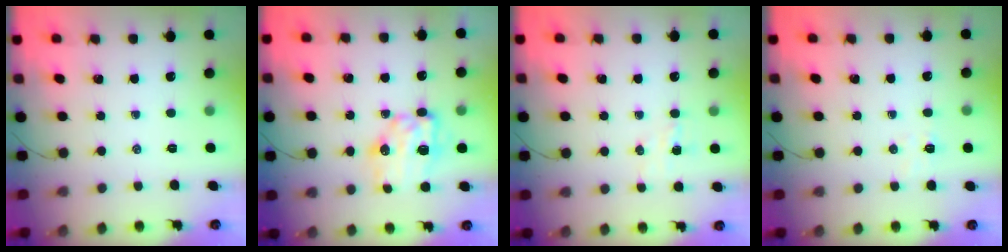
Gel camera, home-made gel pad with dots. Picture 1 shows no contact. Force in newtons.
{"total": 9.6, "press": 9.4, "slide": 1.8}
{"total": 4.0, "press": 3.8, "slide": 1.2}
{"total": 4.4, "press": 4.2, "slide": 1.0}